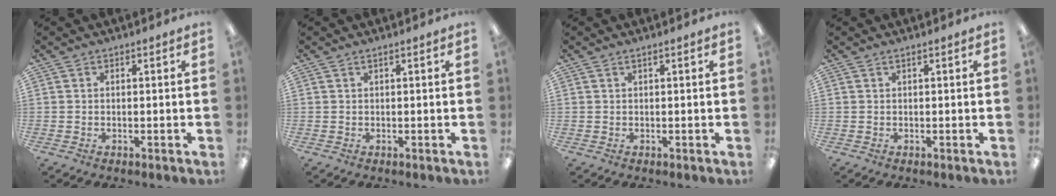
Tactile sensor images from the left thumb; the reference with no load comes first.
{"total": 0.6, "force": [0.3, 0.0, 0.6], "torque": [-0.011, 0.000, 0.005]}
{"total": 0.7, "force": [0.4, 0.0, 0.6], "torque": [-0.013, -0.001, 0.007]}
{"total": 0.7, "force": [0.3, 0.0, 0.6], "torque": [-0.011, 0.000, 0.006]}